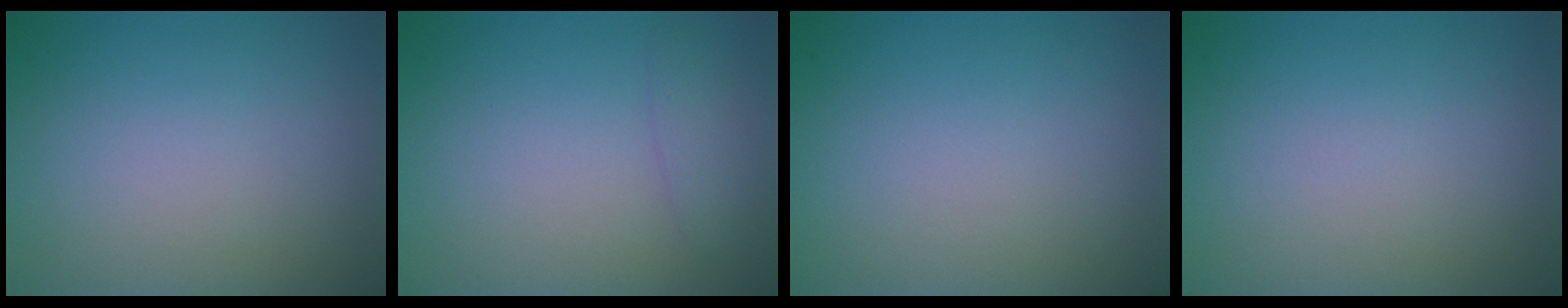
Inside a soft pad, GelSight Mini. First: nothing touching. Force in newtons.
{"total": 1.3, "press": 1.3, "slide": 0.0}
{"total": 0.0}
{"total": 0.0}